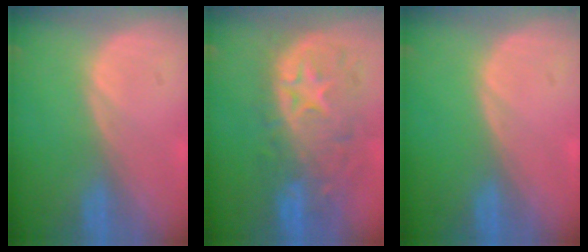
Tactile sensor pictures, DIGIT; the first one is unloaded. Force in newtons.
{"total": 11.0, "press": 9.8, "slide": 5.1}
{"total": 0.0}